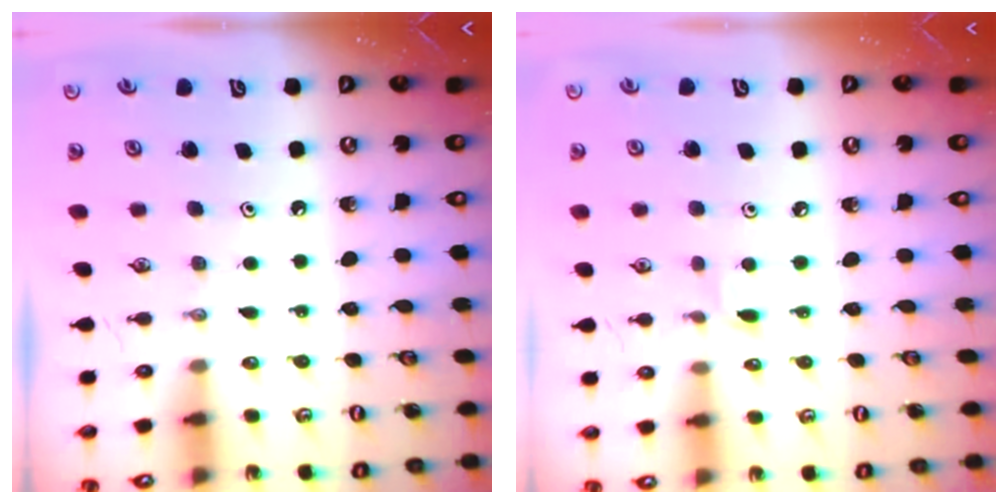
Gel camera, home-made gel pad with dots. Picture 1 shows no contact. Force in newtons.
{"total": 1.9, "press": 1.9, "slide": 0.2}